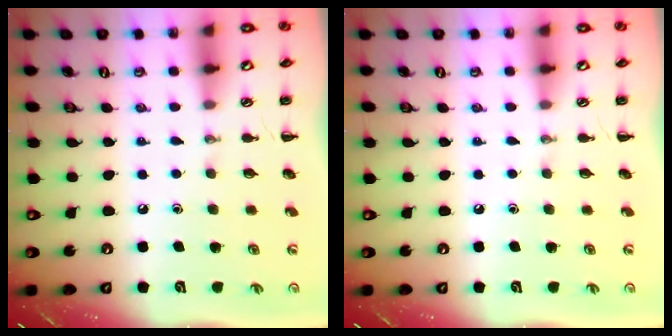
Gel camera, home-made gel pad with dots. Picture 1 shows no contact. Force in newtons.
{"total": 0.0}